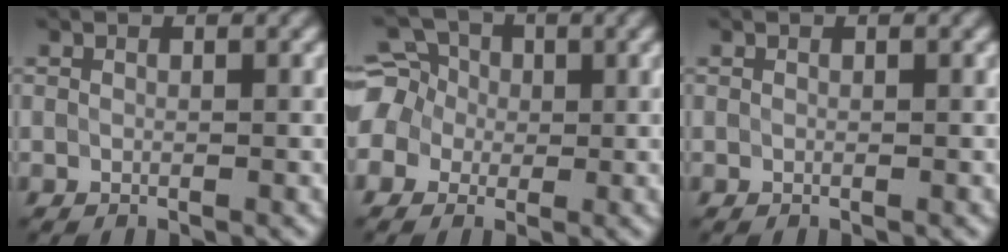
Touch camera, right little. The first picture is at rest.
{"total": 6.5, "force": [0.0, 5.9, 2.8], "torque": [-0.071, 0.038, -0.039]}
{"total": 0.0}